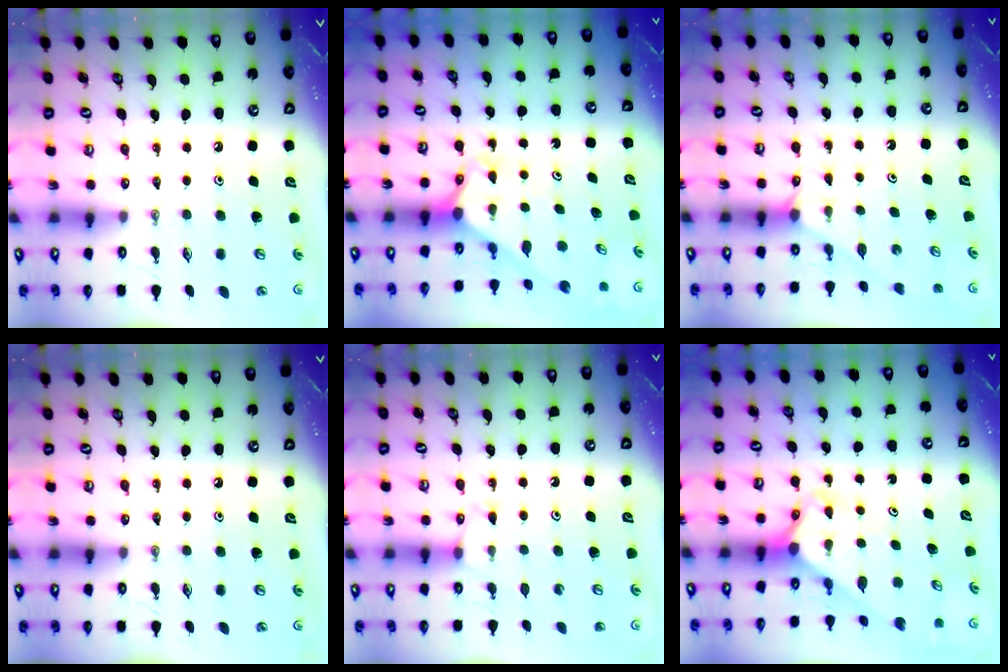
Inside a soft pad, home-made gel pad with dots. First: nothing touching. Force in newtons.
{"total": 2.7, "press": 2.7, "slide": 0.1}
{"total": 1.4, "press": 1.4, "slide": 0.2}
{"total": 0.0}
{"total": 6.8, "press": 6.7, "slide": 0.5}
{"total": 2.6, "press": 2.6, "slide": 0.2}